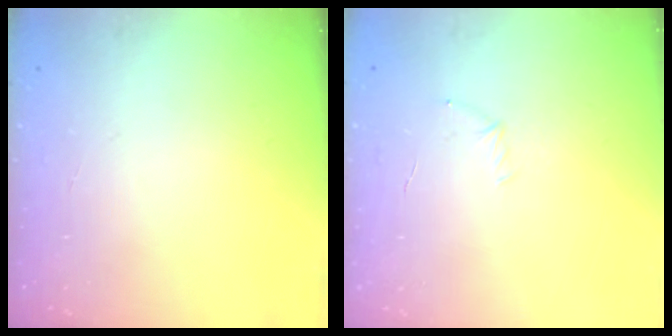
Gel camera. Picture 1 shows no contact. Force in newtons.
{"total": 4.2, "press": 4.0, "slide": 1.1}